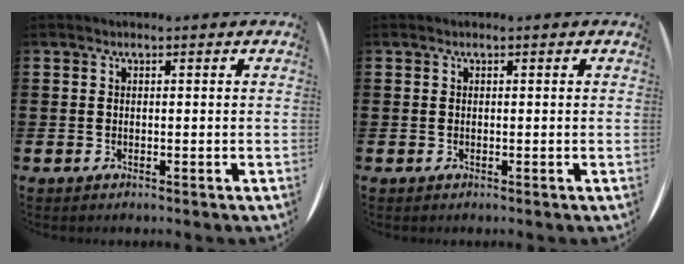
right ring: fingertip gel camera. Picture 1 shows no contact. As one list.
[{"total": 0.0}]